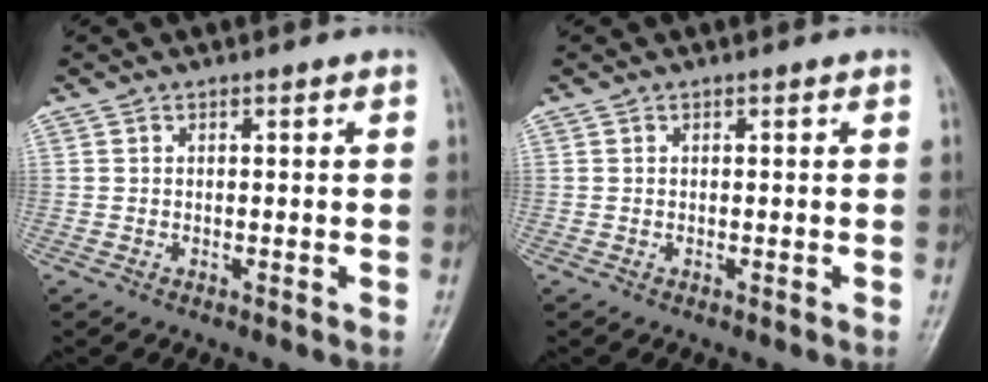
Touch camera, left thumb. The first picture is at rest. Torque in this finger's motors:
{"motor_torque": [0.00, 0.00, -0.03, 0.02, 0.00]}